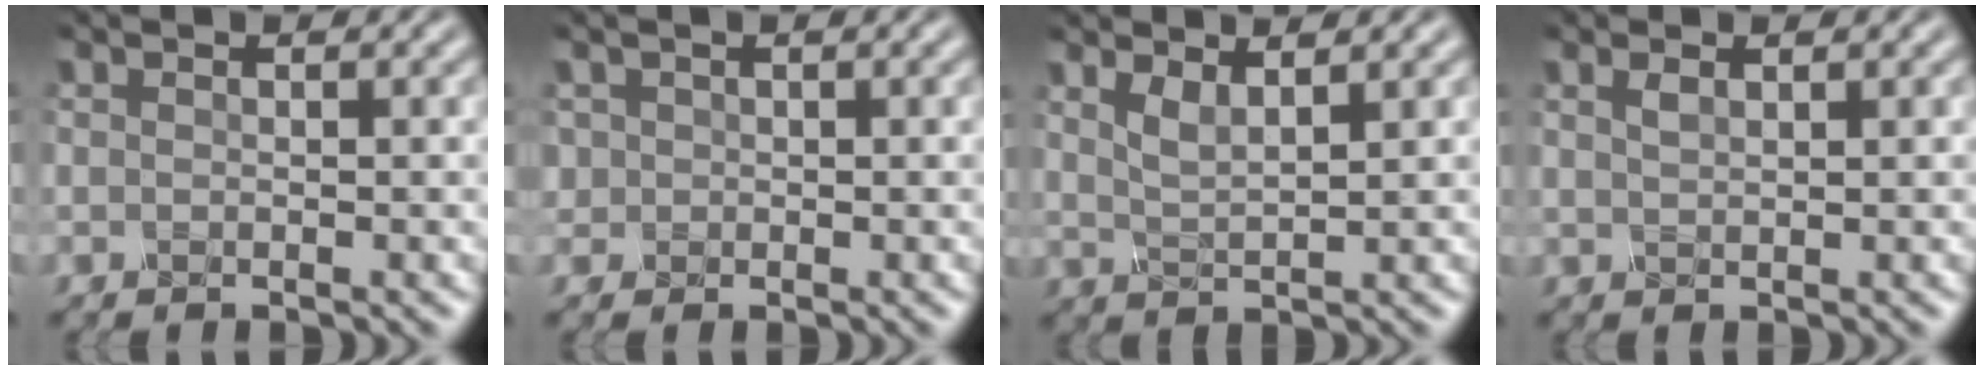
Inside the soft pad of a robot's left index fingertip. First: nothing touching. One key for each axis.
{"total": 1.0, "fx": 0.1, "fy": 1.0, "fz": 0.0, "tx": -0.003, "ty": -0.001, "tz": 0.002}
{"total": 2.2, "fx": 1.2, "fy": 0.6, "fz": 1.8, "tx": -0.036, "ty": -0.005, "tz": 0.024}
{"total": 0.9, "fx": 0.5, "fy": 0.3, "fz": 0.7, "tx": -0.019, "ty": 0.003, "tz": 0.011}